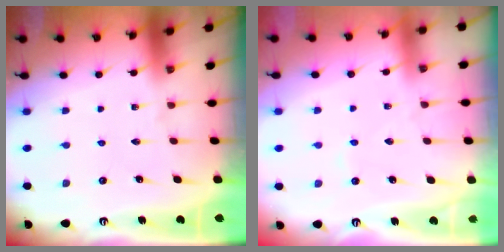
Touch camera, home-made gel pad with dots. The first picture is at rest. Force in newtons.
{"total": 3.6, "press": 3.5, "slide": 0.6}